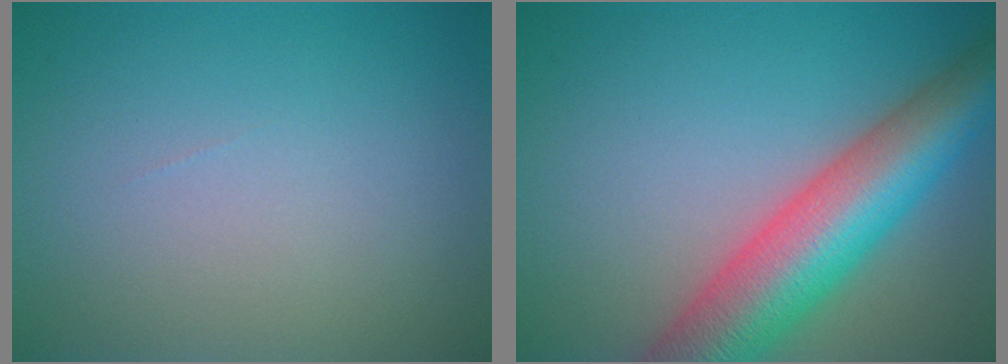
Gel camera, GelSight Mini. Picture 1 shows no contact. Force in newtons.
{"total": 10.2, "press": 10.2, "slide": 0.5}